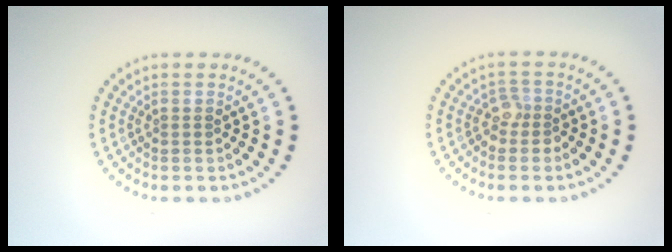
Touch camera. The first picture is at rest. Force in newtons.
{"total": 1.7, "press": 1.4, "slide": 1.0}